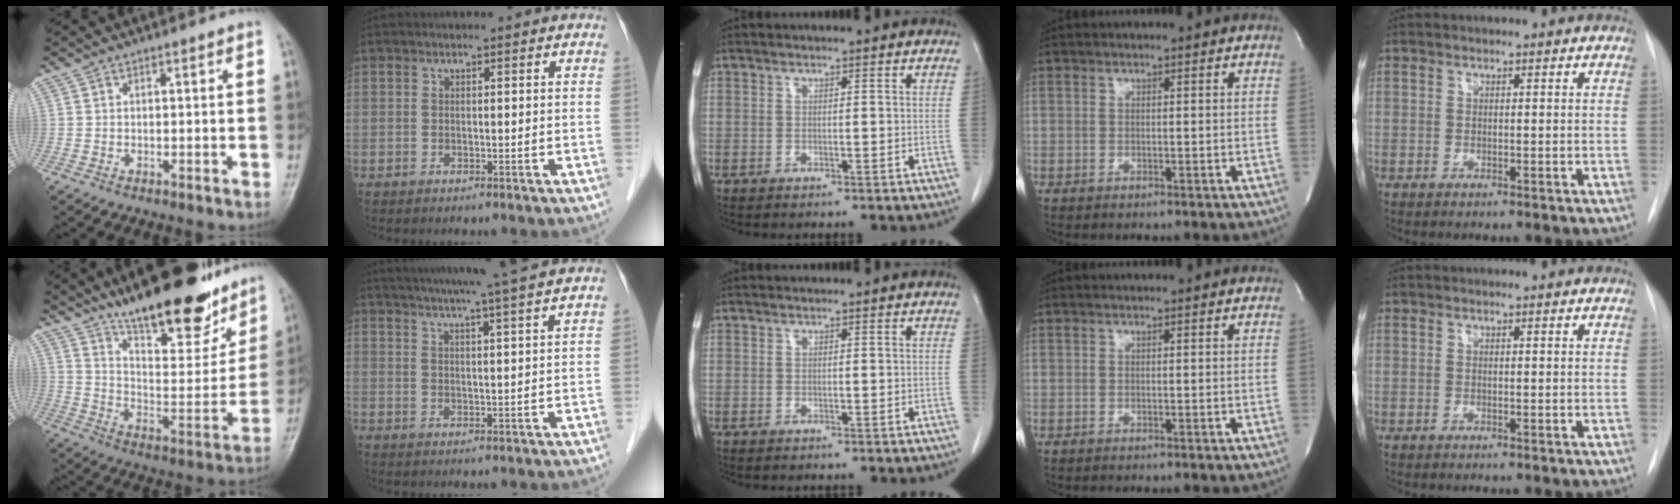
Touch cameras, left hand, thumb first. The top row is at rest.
{"thumb": {"total": 22.3, "force": [16.5, 6.8, 13.3], "torque": [-0.153, -0.089, 0.260]}, "index": {"total": 13.4, "force": [11.4, -1.4, 6.9], "torque": [-0.115, 0.005, 0.150]}}